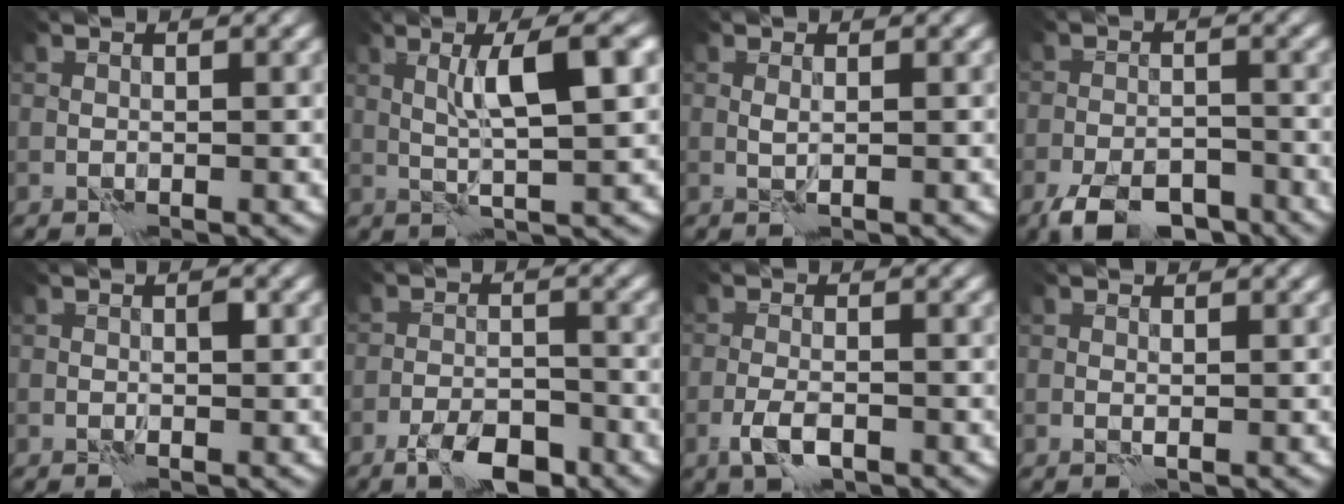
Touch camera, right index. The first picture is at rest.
{"total": 5.6, "force": [1.7, 0.6, 5.3], "torque": [-0.092, 0.011, 0.031]}
{"total": 0.7, "force": [0.4, -0.1, 0.6], "torque": [-0.015, -0.001, 0.007]}
{"total": 6.6, "force": [-5.0, 2.5, 3.5], "torque": [-0.051, -0.008, -0.088]}
{"total": 0.6, "force": [0.0, 0.2, 0.5], "torque": [-0.006, 0.002, 0.001]}
{"total": 4.7, "force": [-3.3, 1.5, 2.9], "torque": [-0.044, 0.002, -0.058]}
{"total": 2.7, "force": [-1.3, 1.0, 2.1], "torque": [-0.046, -0.001, -0.029]}
{"total": 0.7, "force": [0.2, 0.3, 0.5], "torque": [-0.013, -0.001, 0.002]}